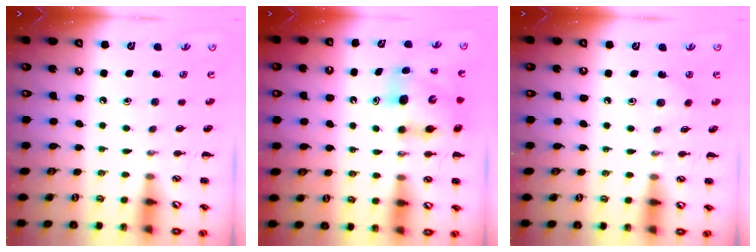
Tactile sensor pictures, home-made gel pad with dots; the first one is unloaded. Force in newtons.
{"total": 6.4, "press": 6.3, "slide": 0.9}
{"total": 2.6, "press": 2.5, "slide": 0.8}